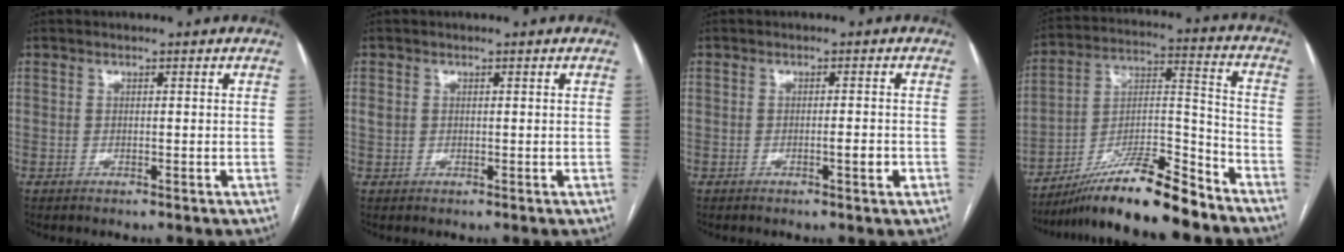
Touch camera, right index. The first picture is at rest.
{"total": 1.3, "force": [0.3, 1.1, 0.6], "torque": [-0.015, 0.011, 0.009]}
{"total": 2.1, "force": [-0.8, 0.3, 1.9], "torque": [-0.031, -0.001, -0.012]}
{"total": 16.9, "force": [-13.8, 1.6, 9.6], "torque": [-0.176, 0.004, -0.239]}